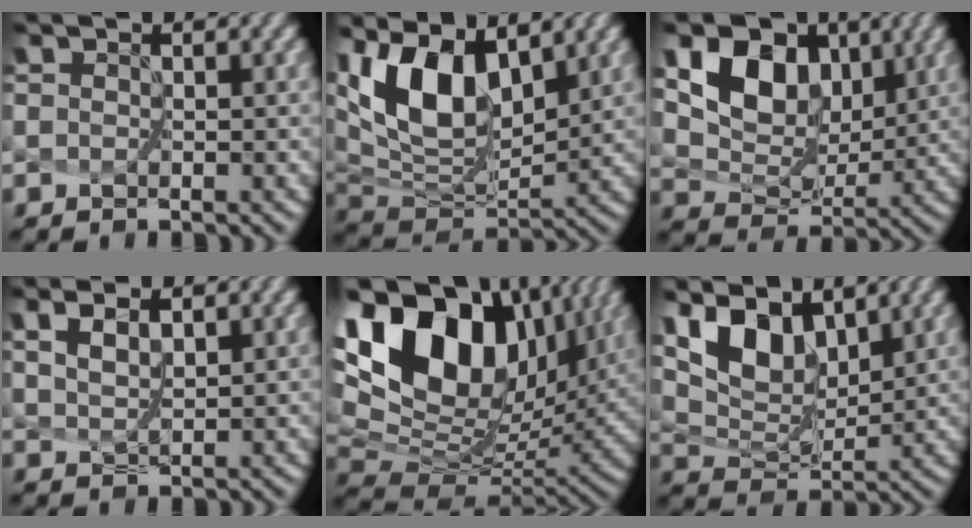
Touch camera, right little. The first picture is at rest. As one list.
[{"total": 9.9, "force": [4.9, 4.7, 7.2], "torque": [-0.144, 0.010, 0.091]}, {"total": 8.6, "force": [4.2, 5.4, 5.1], "torque": [-0.093, -0.001, 0.073]}, {"total": 2.5, "force": [2.0, 0.5, 1.5], "torque": [-0.027, 0.013, 0.033]}, {"total": 15.7, "force": [6.5, 9.1, 10.9], "torque": [-0.222, 0.032, 0.130]}, {"total": 7.1, "force": [5.0, 2.9, 4.2], "torque": [-0.092, 0.002, 0.097]}]